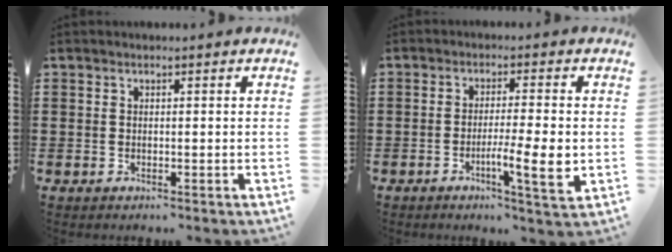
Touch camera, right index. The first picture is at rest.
{"total": 7.6, "force": [-1.9, 0.7, 7.3], "torque": [-0.126, -0.013, -0.031]}